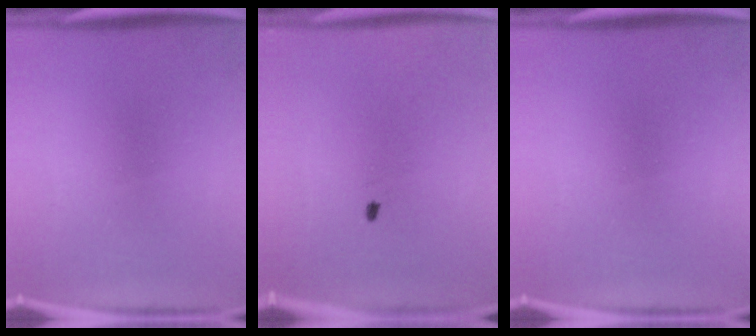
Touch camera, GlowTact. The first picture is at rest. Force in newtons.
{"total": 0.5}
{"total": 0.0}